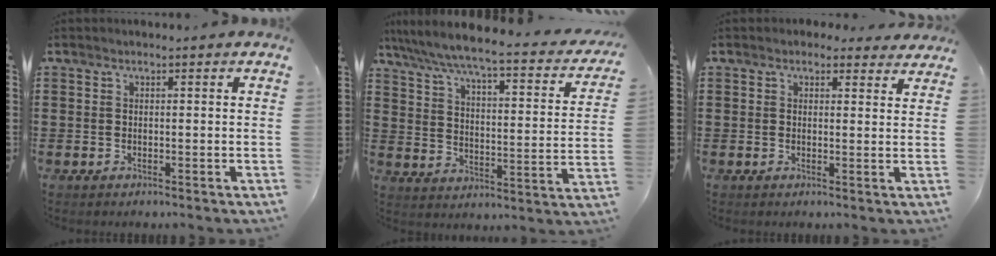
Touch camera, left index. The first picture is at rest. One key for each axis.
{"total": 5.5, "fx": 4.7, "fy": 0.1, "fz": 2.8, "tx": -0.077, "ty": -0.041, "tz": 0.073}
{"total": 2.0, "fx": 1.8, "fy": 0.8, "fz": 0.3, "tx": -0.005, "ty": -0.002, "tz": 0.032}